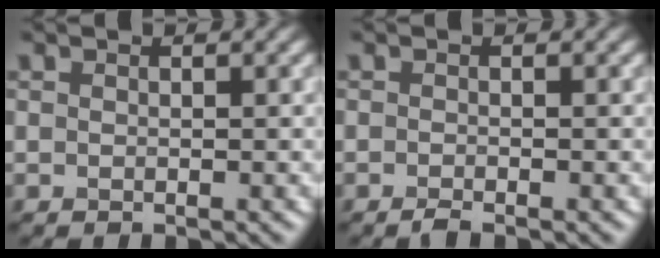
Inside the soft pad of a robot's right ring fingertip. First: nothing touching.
{"total": 0.8, "force": [-0.6, 0.1, 0.4], "torque": [-0.009, 0.001, -0.014]}